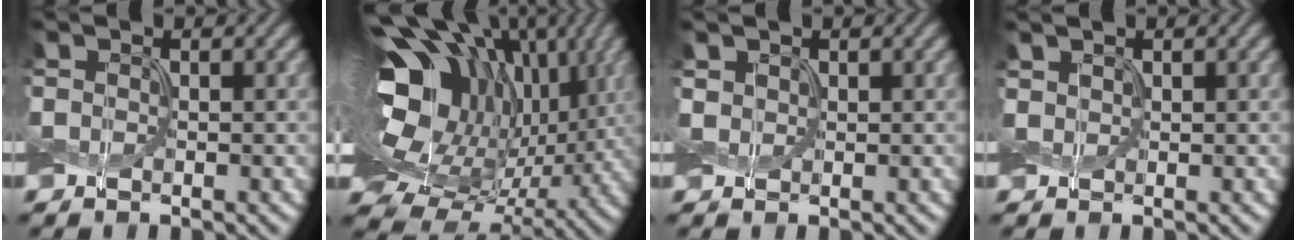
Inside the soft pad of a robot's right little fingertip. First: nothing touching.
{"total": 18.7, "force": [3.8, 12.5, 13.4], "torque": [-0.237, -0.001, 0.096]}
{"total": 0.9, "force": [0.5, 0.7, 0.3], "torque": [-0.008, 0.001, 0.009]}
{"total": 0.8, "force": [0.5, 0.5, 0.2], "torque": [-0.005, 0.002, 0.012]}